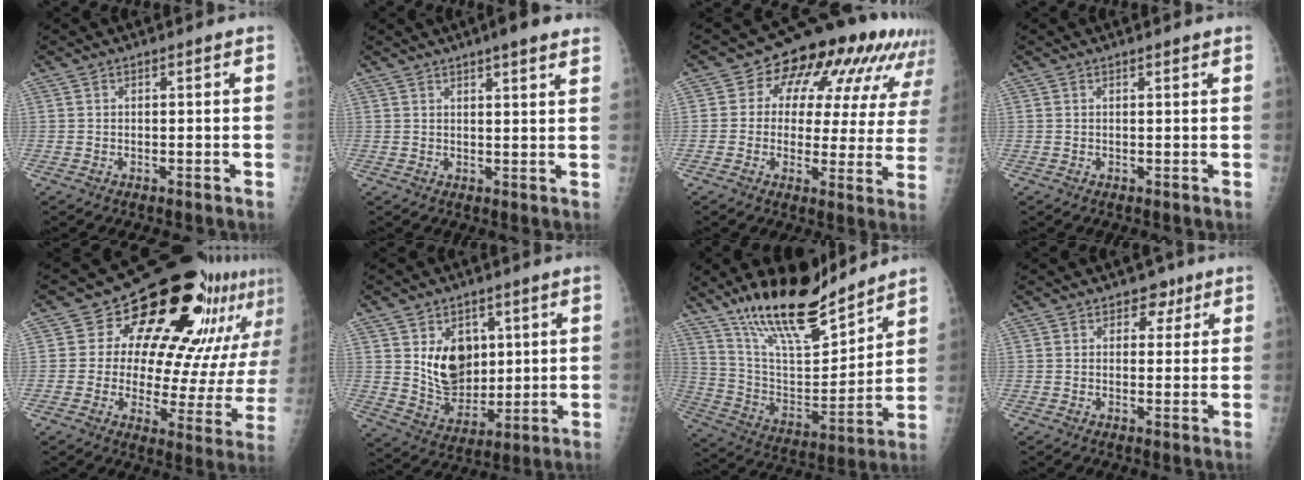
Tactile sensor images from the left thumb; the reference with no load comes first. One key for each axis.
{"total": 7.0, "fx": 4.9, "fy": 1.0, "fz": 4.8, "tx": -0.051, "ty": -0.007, "tz": 0.063}
{"total": 19.2, "fx": 8.8, "fy": 10.5, "fz": 13.4, "tx": -0.139, "ty": 0.006, "tz": 0.106}
{"total": 0.8, "fx": 0.7, "fy": 0.0, "fz": 0.5, "tx": -0.006, "ty": -0.001, "tz": 0.012}
{"total": 23.8, "fx": 15.0, "fy": 11.8, "fz": 14.3, "tx": -0.159, "ty": -0.065, "tz": 0.188}
{"total": 11.6, "fx": 3.3, "fy": 8.4, "fz": 7.2, "tx": -0.078, "ty": -0.029, "tz": 0.074}
{"total": 20.7, "fx": 16.5, "fy": 5.8, "fz": 11.1, "tx": -0.157, "ty": -0.093, "tz": 0.296}
{"total": 3.5, "fx": 2.0, "fy": 2.6, "fz": 1.3, "tx": 0.010, "ty": -0.008, "tz": 0.024}